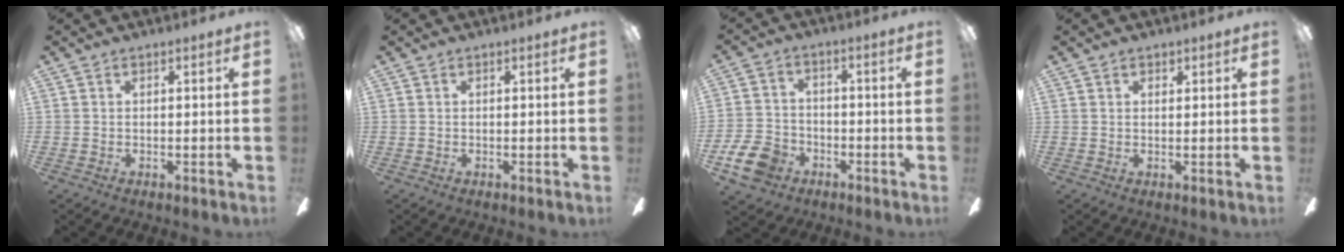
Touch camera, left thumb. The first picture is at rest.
{"total": 0.0}
{"total": 9.3, "force": [-5.0, 6.5, 4.5], "torque": [-0.106, 0.031, -0.092]}
{"total": 0.9, "force": [0.9, 0.2, 0.0], "torque": [0.007, -0.004, 0.016]}